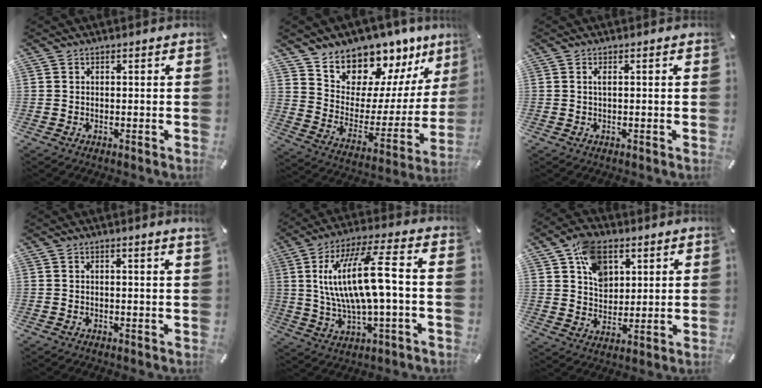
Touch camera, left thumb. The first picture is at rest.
{"total": 11.9, "force": [10.9, 4.5, -1.6], "torque": [0.014, -0.143, 0.195]}
{"total": 1.2, "force": [0.1, 0.0, 1.2], "torque": [-0.024, -0.003, 0.000]}
{"total": 1.3, "force": [0.8, -0.2, 1.0], "torque": [-0.018, -0.002, 0.014]}
{"total": 17.1, "force": [1.9, 4.8, 16.3], "torque": [-0.333, 0.002, 0.021]}
{"total": 10.9, "force": [5.1, 8.0, 5.4], "torque": [-0.087, -0.007, 0.096]}